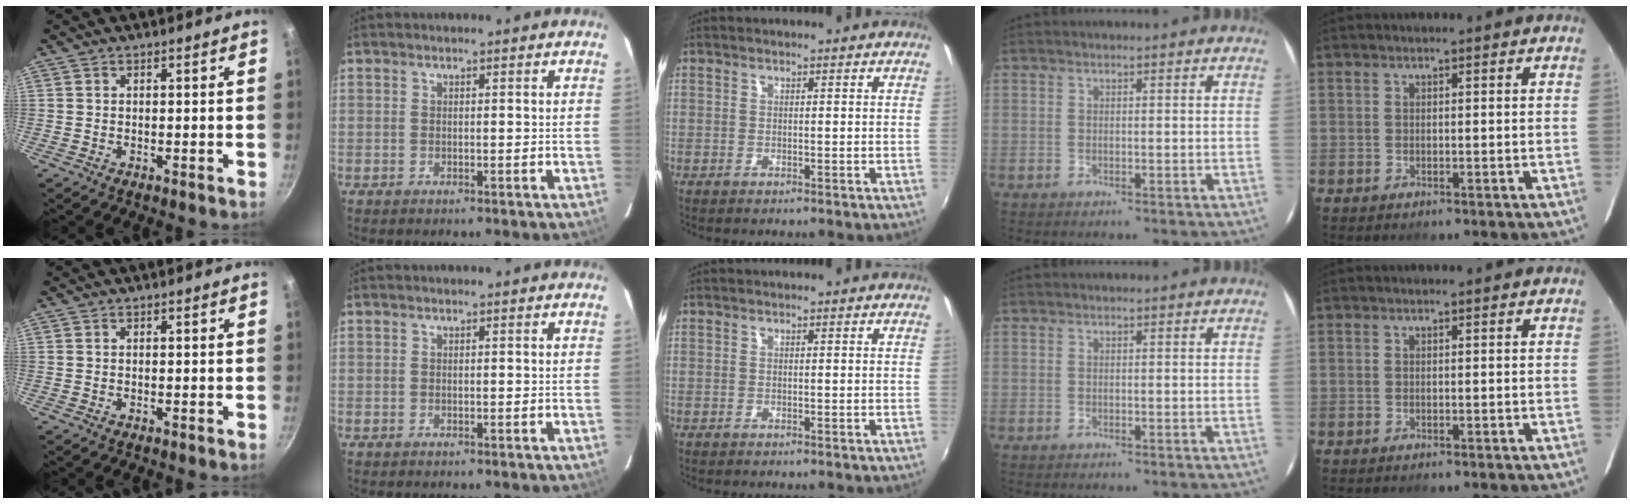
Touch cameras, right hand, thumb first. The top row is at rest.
{}